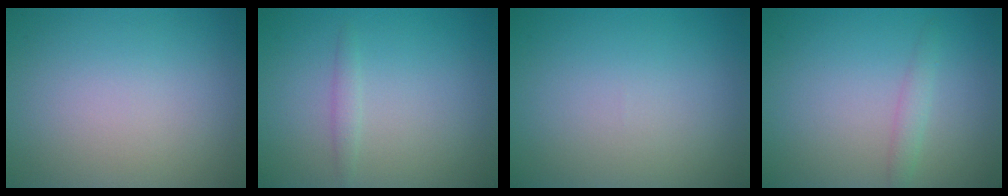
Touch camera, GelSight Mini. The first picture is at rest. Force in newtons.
{"total": 1.0, "press": 1.0, "slide": 0.0}
{"total": 0.0}
{"total": 1.3, "press": 1.3, "slide": 0.0}